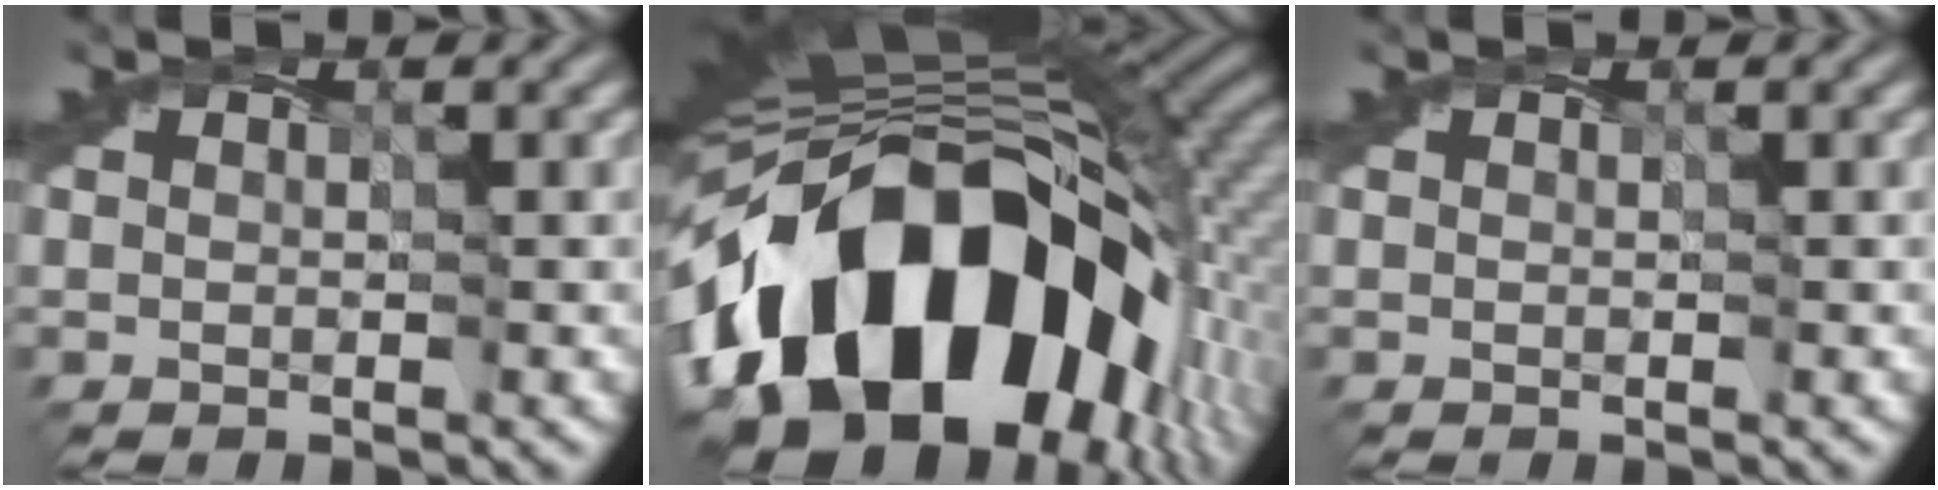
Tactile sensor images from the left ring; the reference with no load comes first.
{"total": 19.4, "force": [-6.5, 11.7, 14.1], "torque": [-0.257, -0.024, -0.097]}
{"total": 0.0}